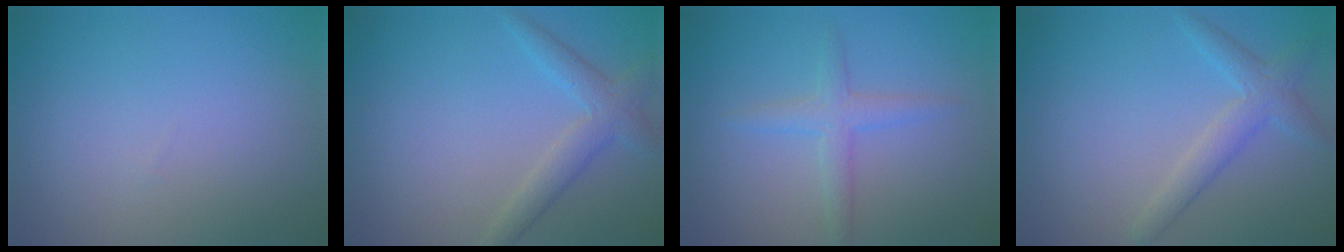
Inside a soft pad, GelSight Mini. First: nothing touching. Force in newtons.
{"total": 2.8, "press": 2.8, "slide": 0.1}
{"total": 2.0, "press": 2.0, "slide": 0.1}
{"total": 2.7, "press": 2.7, "slide": 0.1}